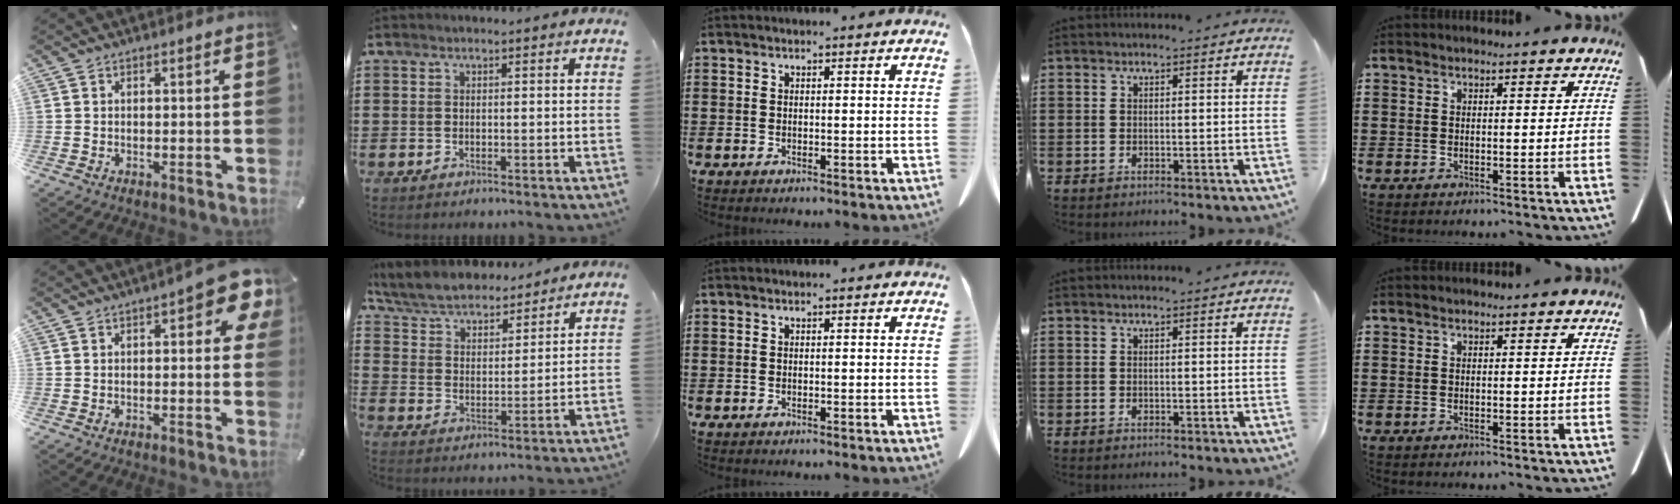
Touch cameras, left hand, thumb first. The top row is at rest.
{"thumb": {"total": 8.8, "force": [2.7, 3.4, 7.7], "torque": [-0.096, -0.012, 0.041]}, "index": {"total": 6.2, "force": [6.0, 1.1, 1.1], "torque": [-0.051, -0.030, 0.106]}}